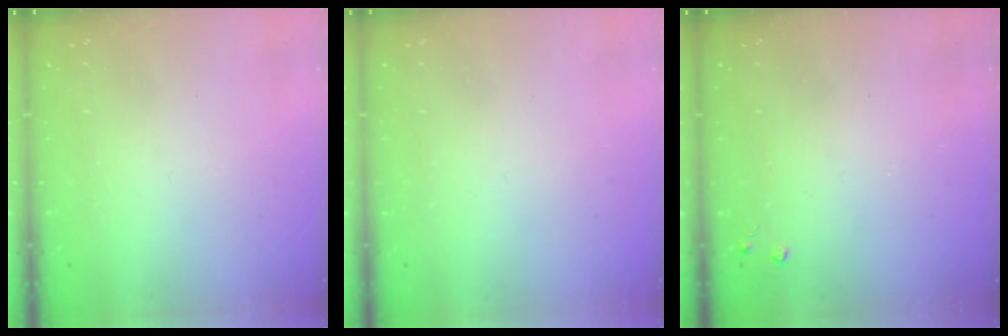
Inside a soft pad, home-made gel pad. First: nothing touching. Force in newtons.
{"total": 0.0}
{"total": 2.7, "press": 2.7, "slide": 0.4}